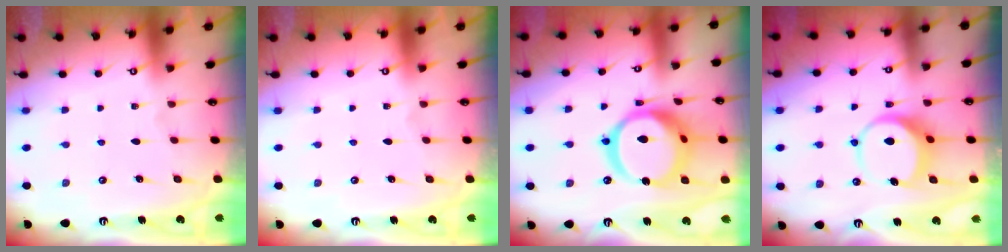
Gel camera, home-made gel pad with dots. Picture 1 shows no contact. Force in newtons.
{"total": 0.0}
{"total": 20.7, "press": 20.6, "slide": 2.2}
{"total": 8.9, "press": 8.9, "slide": 1.2}